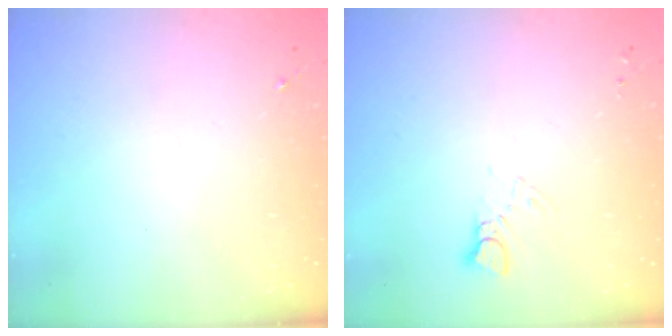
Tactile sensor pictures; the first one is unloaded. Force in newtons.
{"total": 4.1, "press": 4.1, "slide": 0.4}